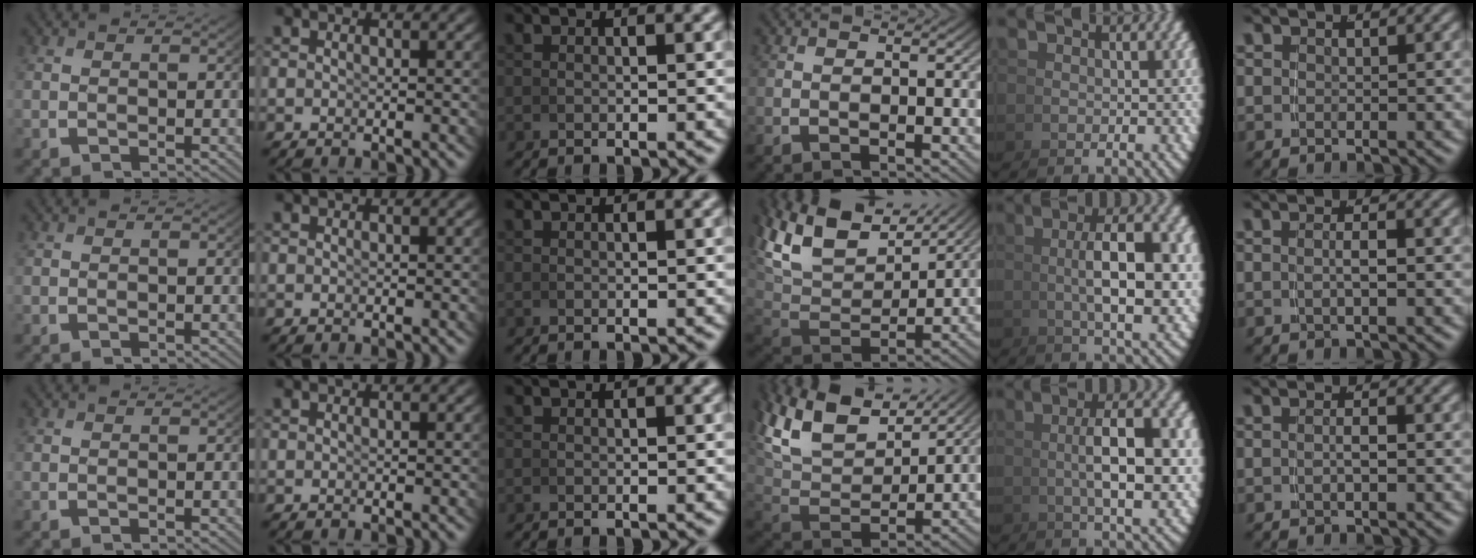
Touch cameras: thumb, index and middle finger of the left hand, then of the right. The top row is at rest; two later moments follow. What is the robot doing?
{"motion": "grasp_and_lifting", "object": "photo album"}